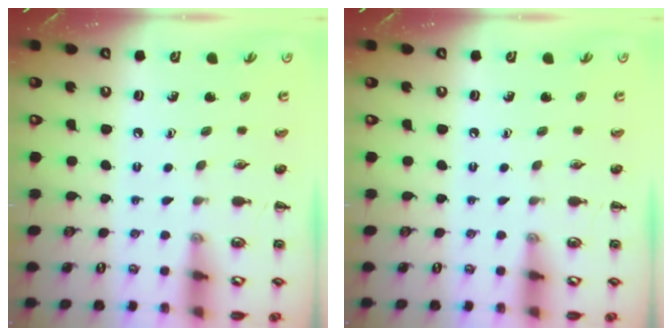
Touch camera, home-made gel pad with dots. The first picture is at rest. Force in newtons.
{"total": 0.0}